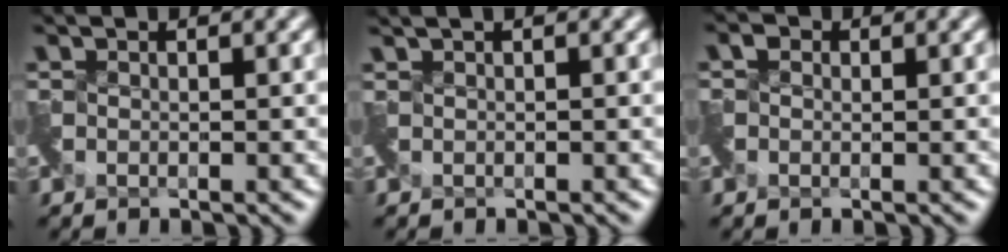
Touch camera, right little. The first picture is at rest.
{"total": 0.7, "force": [0.3, 0.3, 0.5], "torque": [-0.010, -0.004, 0.006]}
{"total": 1.1, "force": [-0.5, 0.4, -1.0], "torque": [0.017, -0.003, -0.005]}